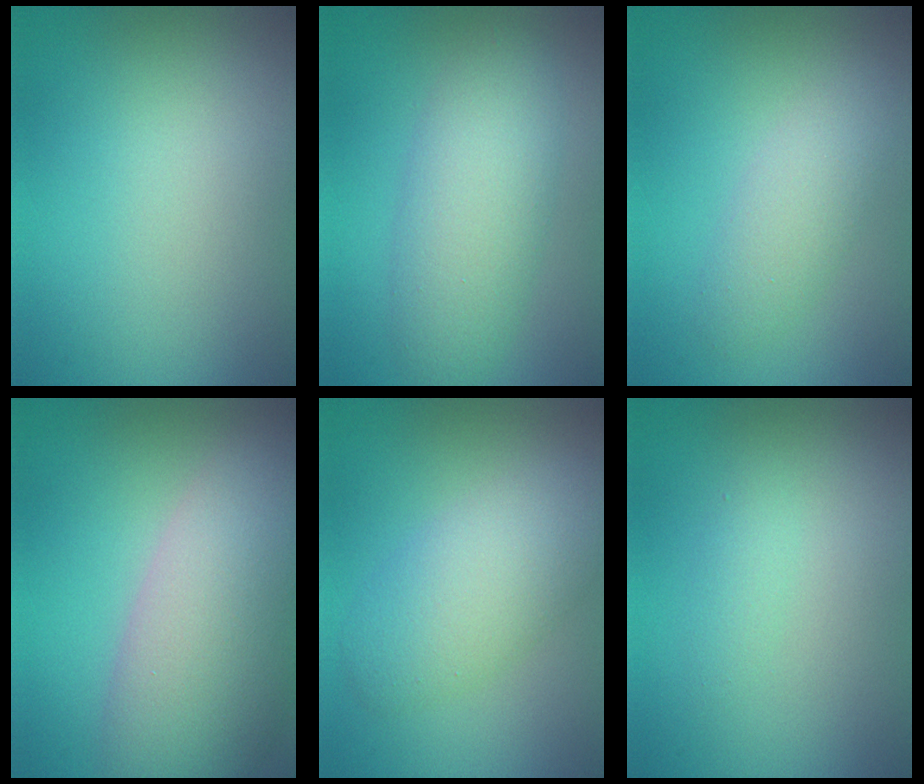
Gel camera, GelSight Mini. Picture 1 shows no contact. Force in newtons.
{"total": 4.8, "press": 4.8, "slide": 0.1}
{"total": 2.3, "press": 2.3, "slide": 0.0}
{"total": 9.9, "press": 9.9, "slide": 1.0}
{"total": 4.6, "press": 4.5, "slide": 0.6}
{"total": 0.9, "press": 0.9, "slide": 0.1}